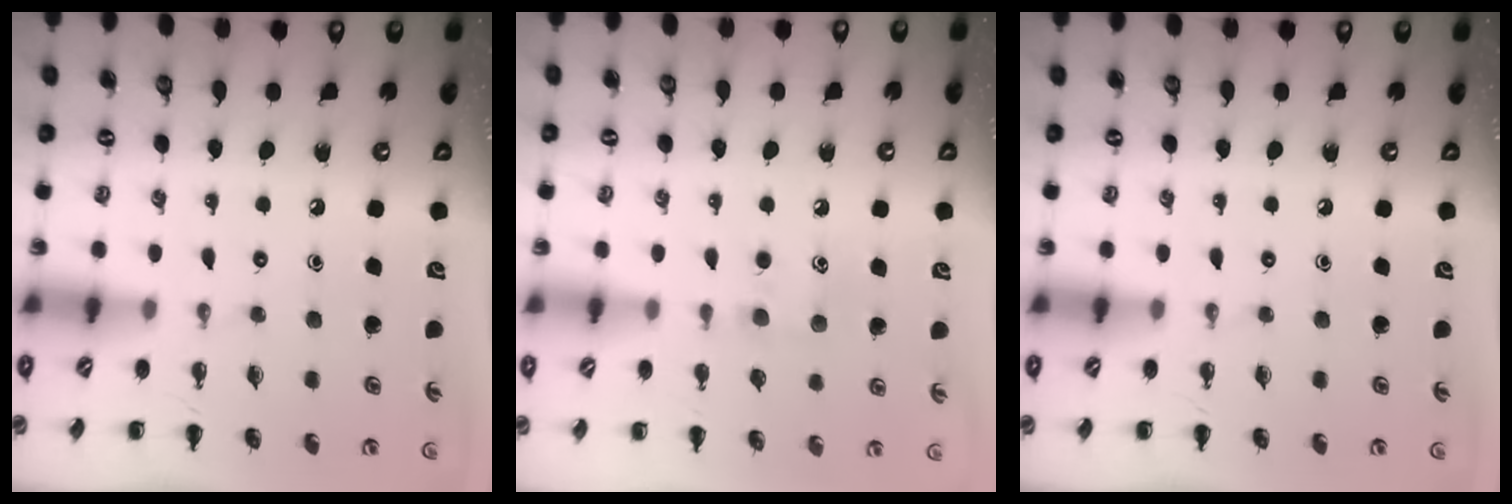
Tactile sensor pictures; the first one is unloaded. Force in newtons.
{"total": 7.4, "press": 7.2, "slide": 1.4}
{"total": 0.0}